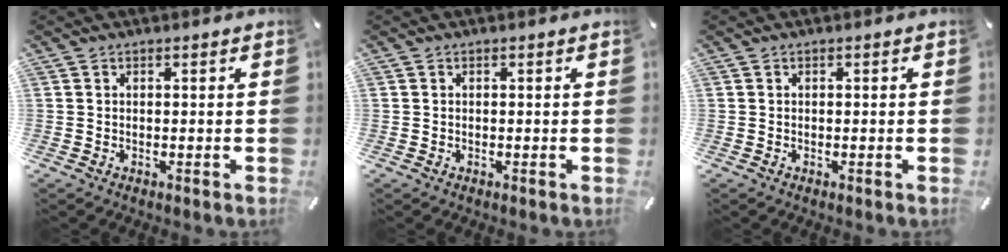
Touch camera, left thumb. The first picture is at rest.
{"total": 0.0}
{"total": 0.0}